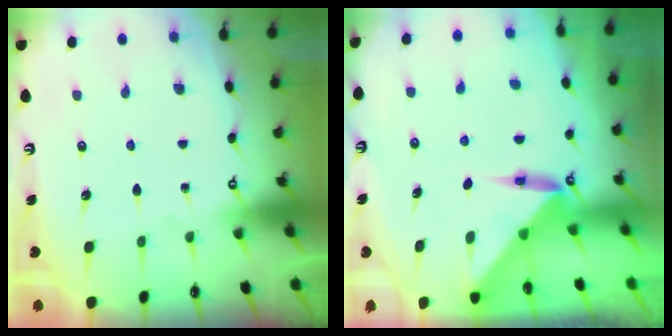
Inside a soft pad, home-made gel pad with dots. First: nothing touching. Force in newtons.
{"total": 3.8, "press": 3.8, "slide": 0.4}